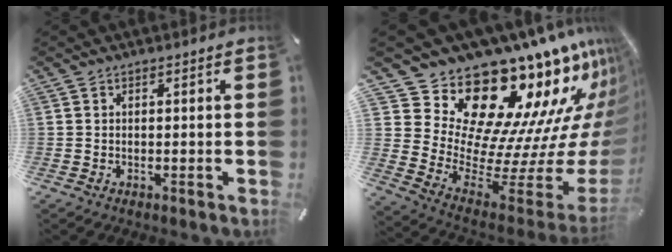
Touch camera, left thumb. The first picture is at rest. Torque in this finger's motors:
{"motor_torque": [3.44, 1.57, 1.53, -1.24, 0.19]}